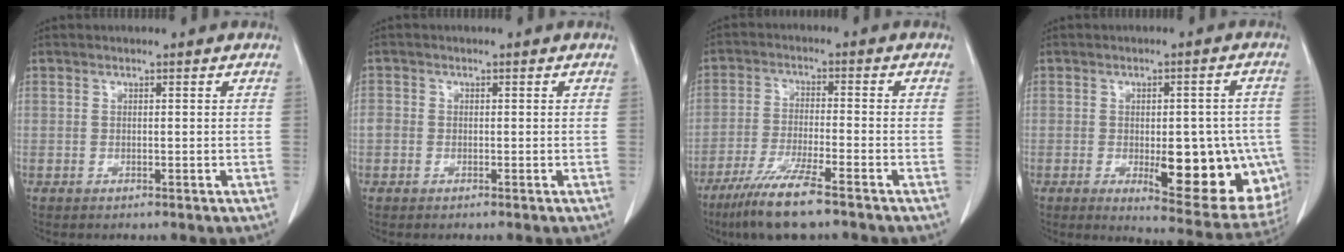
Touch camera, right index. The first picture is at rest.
{"total": 1.9, "force": [-0.2, 1.8, 0.7], "torque": [-0.008, 0.011, -0.004]}
{"total": 9.4, "force": [-6.8, 0.4, 6.5], "torque": [-0.125, -0.027, -0.123]}
{"total": 16.8, "force": [-4.2, 5.9, 15.1], "torque": [-0.115, 0.010, -0.029]}